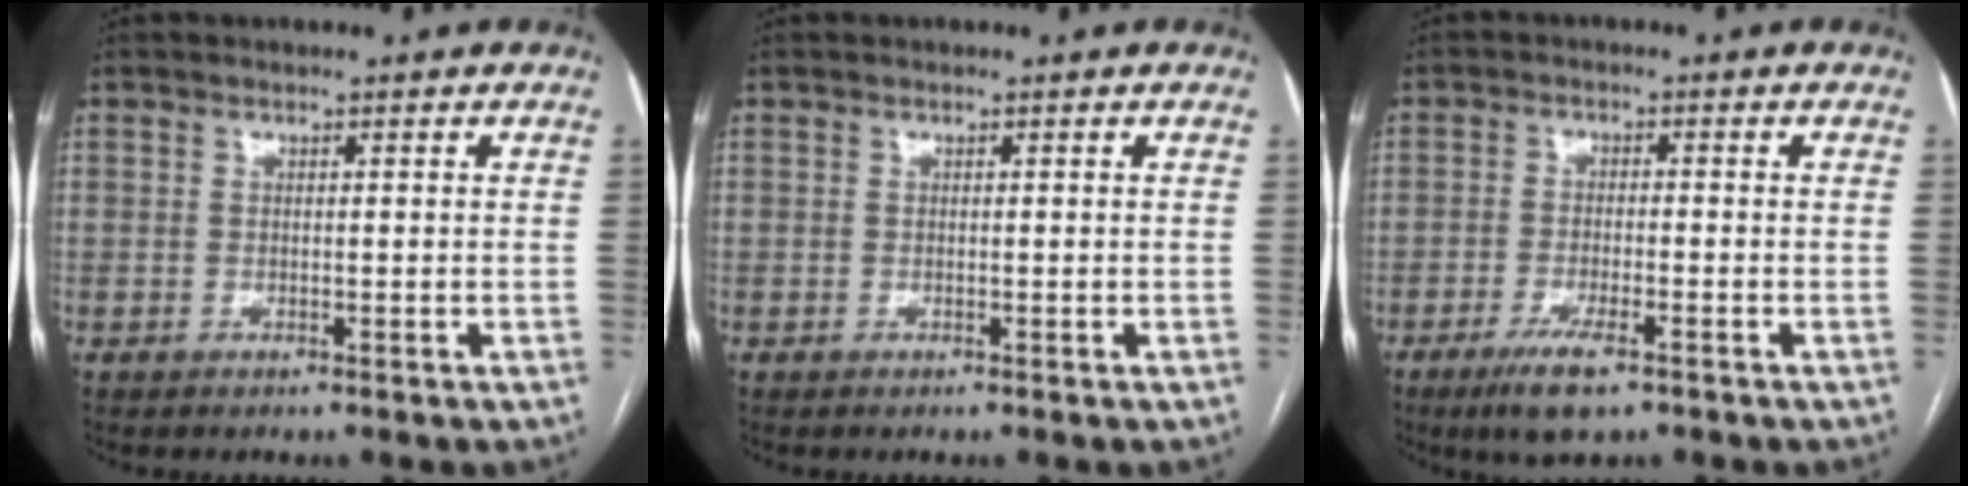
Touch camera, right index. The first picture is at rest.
{"total": 0.0}
{"total": 6.2, "force": [-3.9, 1.3, 4.7], "torque": [-0.090, -0.012, -0.063]}